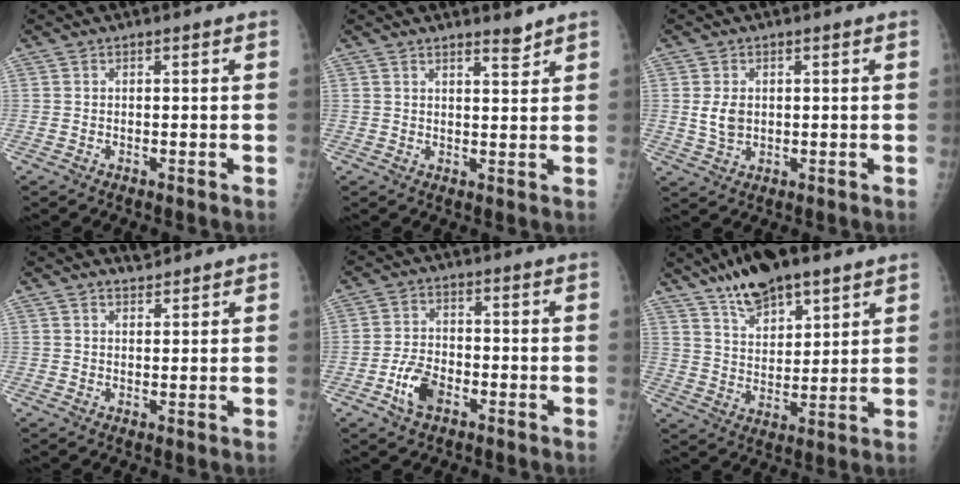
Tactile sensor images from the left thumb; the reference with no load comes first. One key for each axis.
{"total": 2.6, "fx": 2.3, "fy": 0.3, "fz": 1.1, "tx": -0.012, "ty": -0.021, "tz": 0.035}
{"total": 4.0, "fx": 0.4, "fy": 2.9, "fz": 2.7, "tx": -0.043, "ty": -0.005, "tz": 0.013}
{"total": 1.6, "fx": 1.5, "fy": 0.4, "fz": -0.1, "tx": 0.011, "ty": -0.015, "tz": 0.025}
{"total": 6.1, "fx": -3.1, "fy": 3.6, "fz": 3.8, "tx": -0.069, "ty": 0.016, "tz": -0.058}
{"total": 12.2, "fx": 8.9, "fy": 4.6, "fz": 7.0, "tx": -0.097, "ty": -0.040, "tz": 0.160}